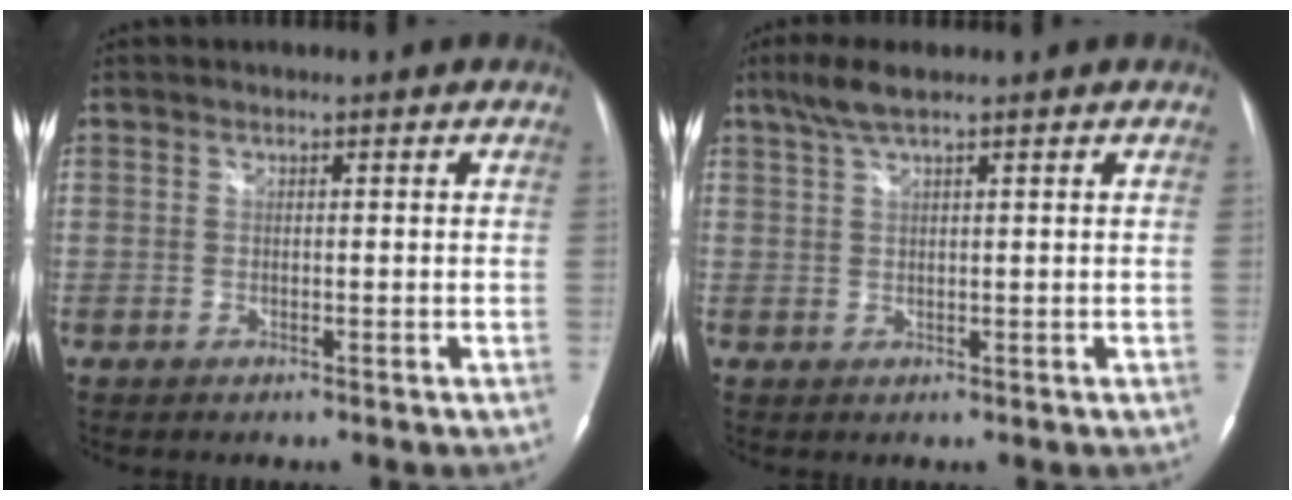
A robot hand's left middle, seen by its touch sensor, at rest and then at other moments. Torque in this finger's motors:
{"motor_torque": [0.40, -0.25, 0.02, 0.03]}